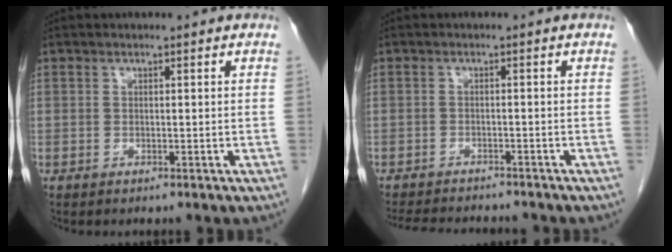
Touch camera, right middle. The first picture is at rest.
{"total": 9.3, "force": [-8.6, 1.8, 3.0], "torque": [-0.049, -0.005, -0.122]}